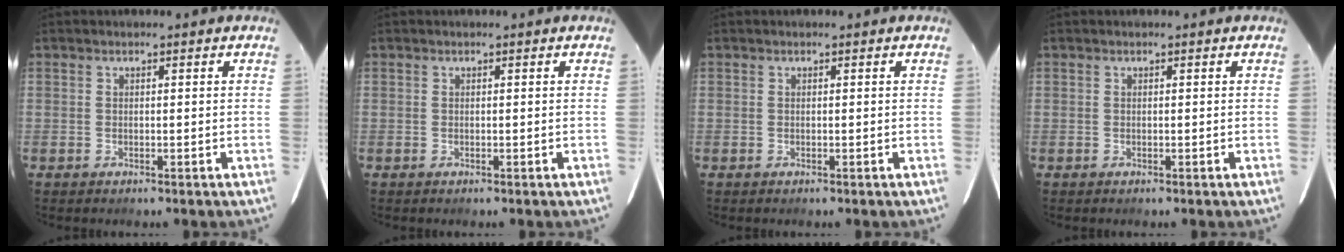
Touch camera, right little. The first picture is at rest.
{"total": 0.0}
{"total": 0.0}
{"total": 0.0}